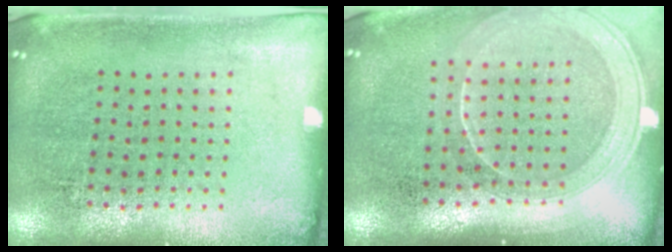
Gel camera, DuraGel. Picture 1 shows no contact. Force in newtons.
{"total": 1.9, "press": 1.7, "slide": 0.9}